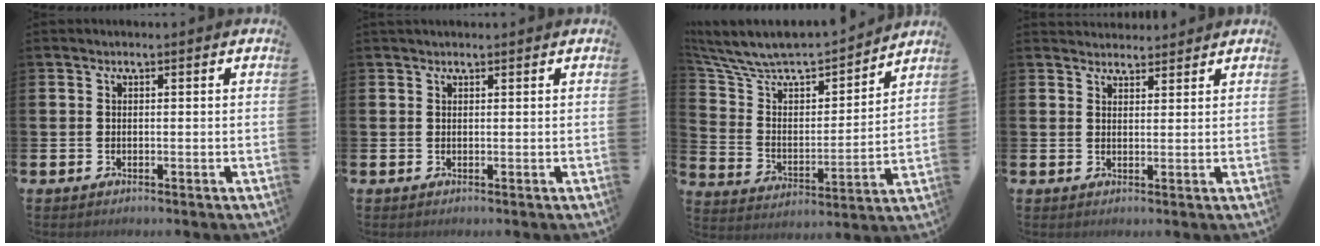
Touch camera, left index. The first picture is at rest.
{"total": 0.7, "force": [0.7, 0.1, 0.1], "torque": [0.008, -0.003, 0.011]}
{"total": 9.0, "force": [8.2, 2.6, 2.7], "torque": [-0.100, -0.062, 0.137]}
{"total": 2.7, "force": [2.6, 0.8, -0.2], "torque": [0.009, -0.013, 0.046]}